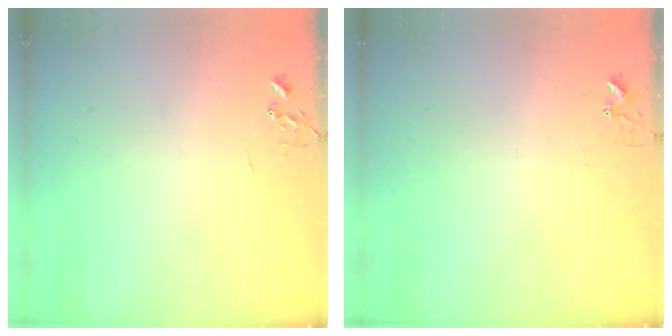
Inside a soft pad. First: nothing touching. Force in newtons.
{"total": 2.7, "press": 2.7, "slide": 0.3}